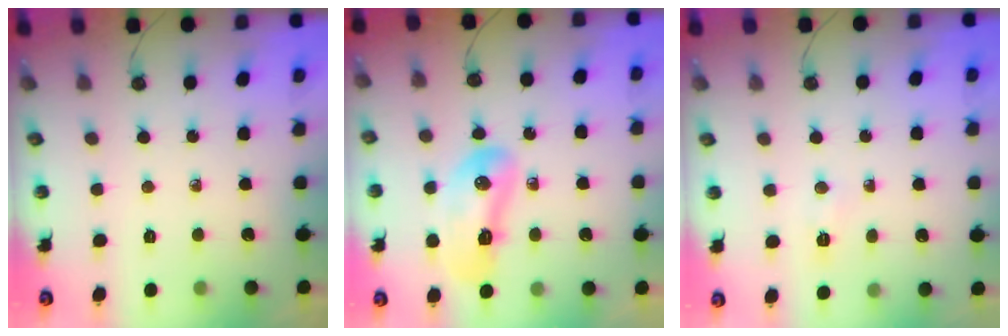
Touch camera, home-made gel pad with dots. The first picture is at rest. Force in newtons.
{"total": 14.8, "press": 12.3, "slide": 8.2}
{"total": 3.8, "press": 3.7, "slide": 0.5}